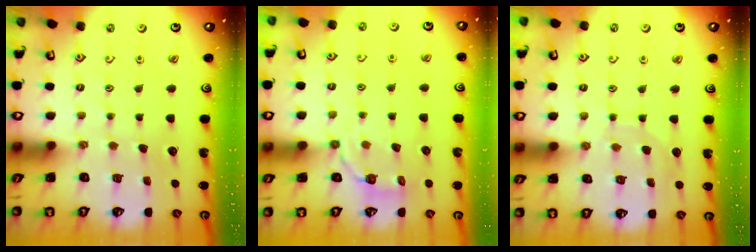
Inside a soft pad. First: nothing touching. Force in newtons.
{"total": 3.3, "press": 2.8, "slide": 1.8}
{"total": 6.7, "press": 6.7, "slide": 0.2}